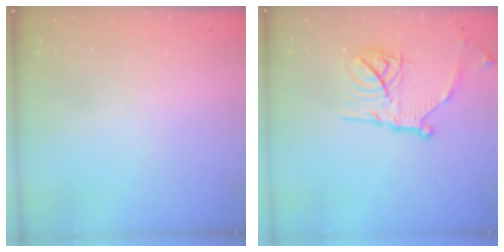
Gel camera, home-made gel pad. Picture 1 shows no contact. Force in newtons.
{"total": 18.0, "press": 18.0, "slide": 1.5}